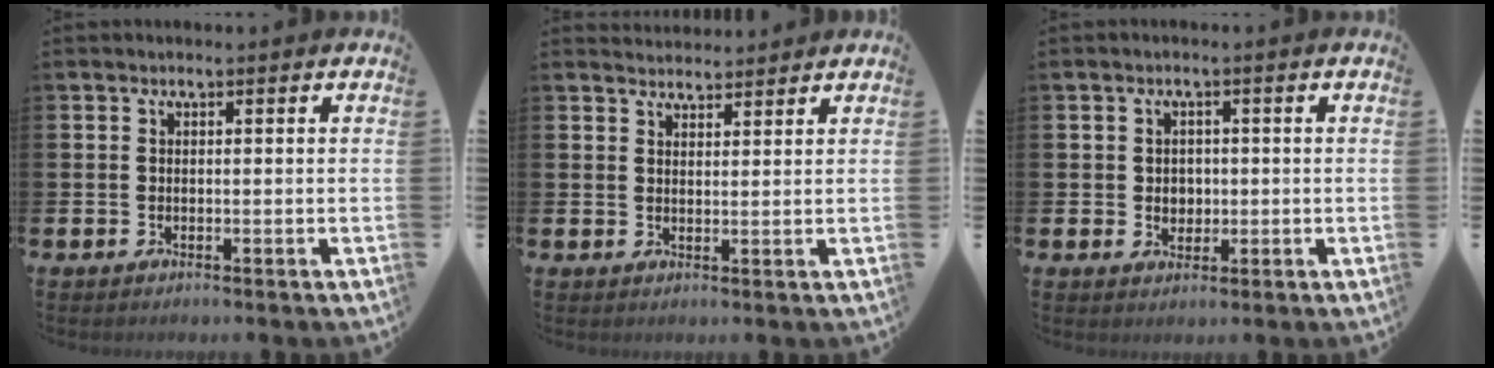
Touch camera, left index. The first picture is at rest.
{"total": 2.4, "force": [2.3, 0.6, -0.2], "torque": [0.010, -0.014, 0.040]}
{"total": 2.2, "force": [0.3, 2.0, 0.8], "torque": [0.002, 0.000, -0.002]}